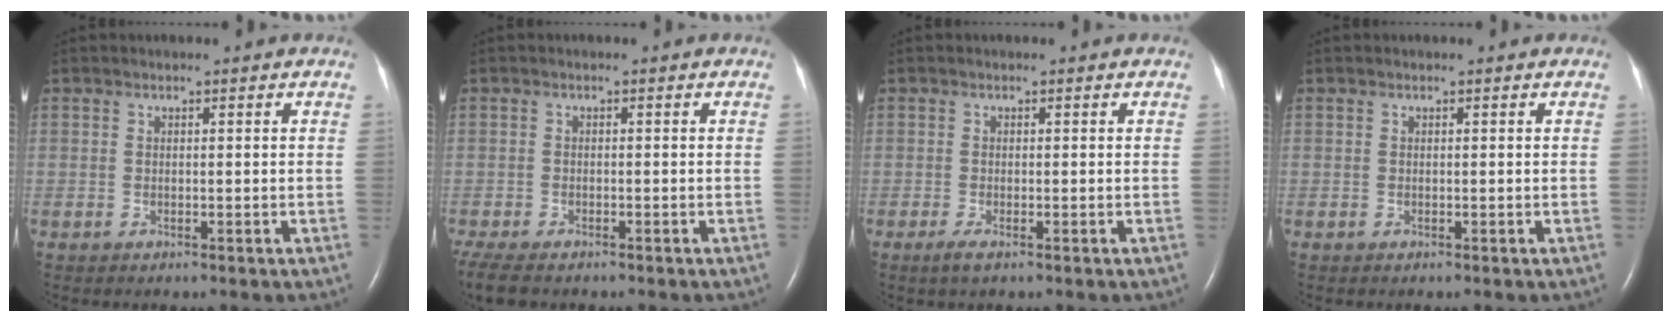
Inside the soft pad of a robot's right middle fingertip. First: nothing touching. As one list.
[{"total": 6.7, "force": [-5.1, 2.5, 3.5], "torque": [-0.071, -0.016, -0.083]}, {"total": 1.4, "force": [-0.8, 0.2, 1.1], "torque": [-0.030, -0.006, -0.018]}, {"total": 0.0}]